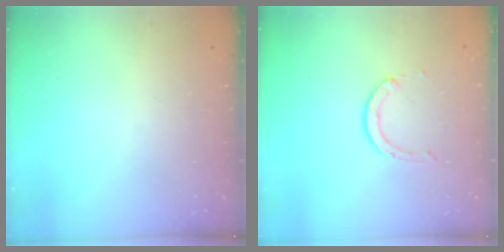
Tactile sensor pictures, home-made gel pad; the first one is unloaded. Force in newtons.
{"total": 2.0, "press": 2.0, "slide": 0.2}